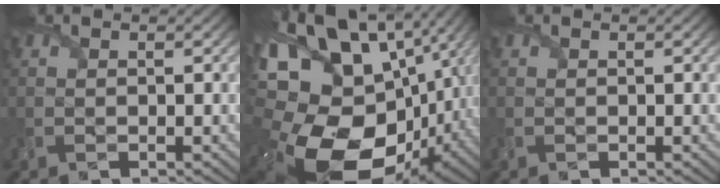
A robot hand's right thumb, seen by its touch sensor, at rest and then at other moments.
{"total": 23.3, "force": [-0.7, 16.6, 16.3], "torque": [-0.352, -0.056, -0.001]}
{"total": 0.0}